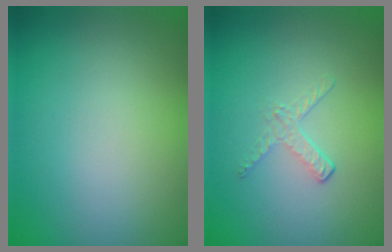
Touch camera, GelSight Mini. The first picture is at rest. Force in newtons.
{"total": 1.2, "press": 0.4, "slide": 1.2}